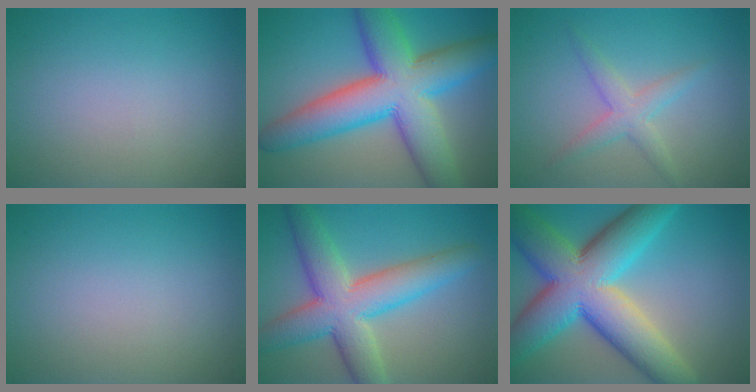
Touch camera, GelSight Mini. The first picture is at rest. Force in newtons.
{"total": 12.6, "press": 12.6, "slide": 0.3}
{"total": 2.6, "press": 2.6, "slide": 0.2}
{"total": 0.0}
{"total": 8.7, "press": 8.7, "slide": 0.5}
{"total": 14.0, "press": 14.0, "slide": 0.3}